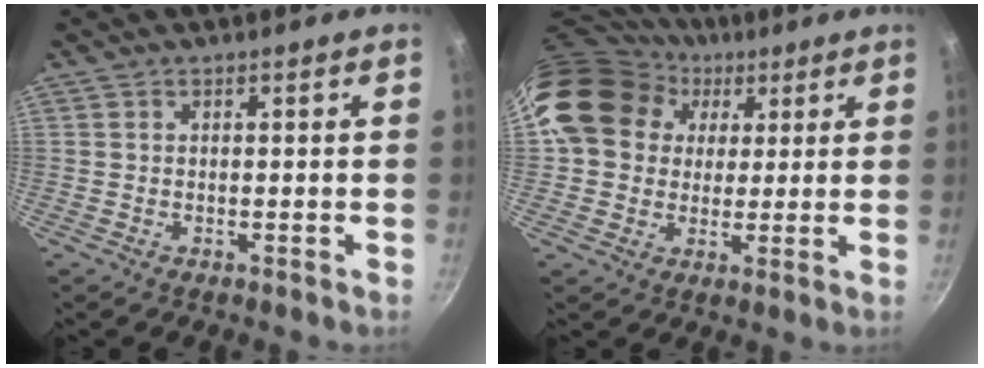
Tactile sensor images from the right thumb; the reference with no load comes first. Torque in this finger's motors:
{"motor_torque": [-0.84, 1.79, 0.37, -0.29, 0.29]}